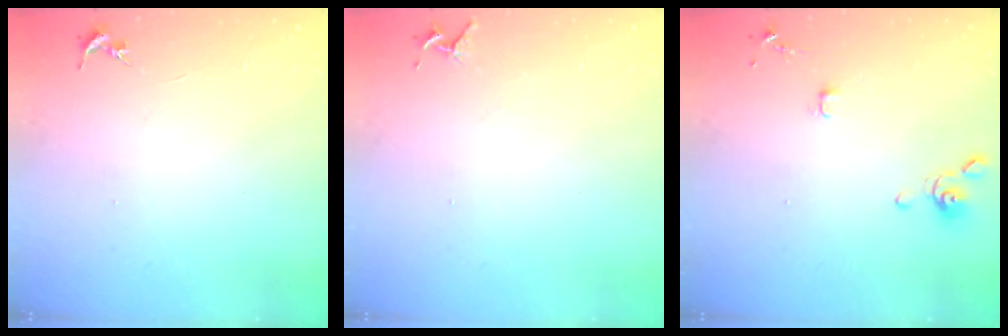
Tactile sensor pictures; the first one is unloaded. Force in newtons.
{"total": 4.3, "press": 4.3, "slide": 0.5}
{"total": 4.4, "press": 4.1, "slide": 1.6}